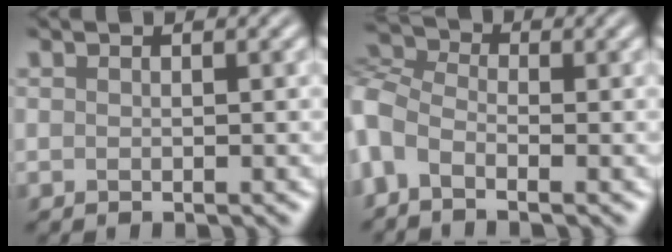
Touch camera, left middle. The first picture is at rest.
{"total": 4.5, "force": [-1.6, 2.7, 3.2], "torque": [-0.084, 0.003, -0.033]}